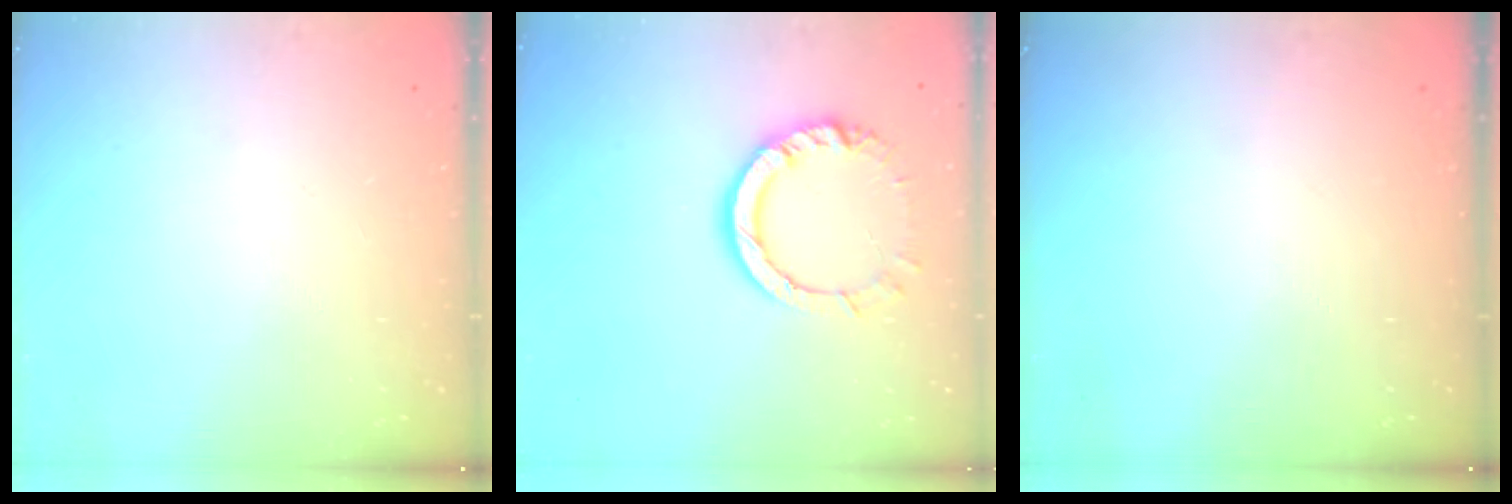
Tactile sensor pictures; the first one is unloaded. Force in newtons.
{"total": 11.3, "press": 11.2, "slide": 1.3}
{"total": 0.0}